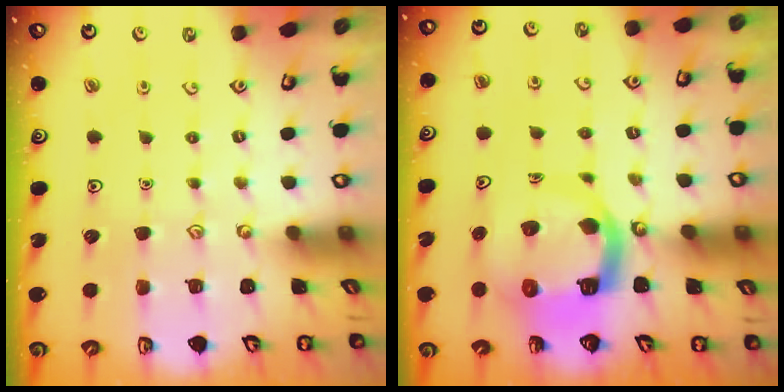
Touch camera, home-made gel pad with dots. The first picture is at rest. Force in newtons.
{"total": 10.4, "press": 10.3, "slide": 1.2}